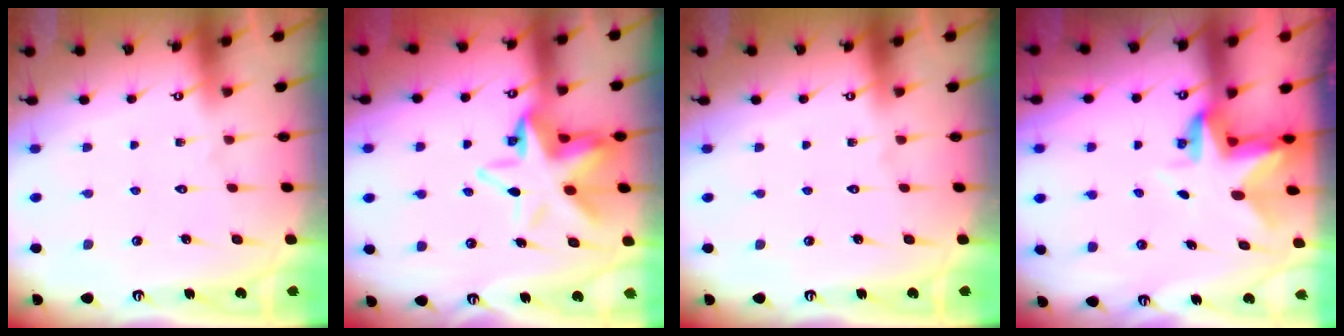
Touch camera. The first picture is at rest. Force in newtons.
{"total": 11.9, "press": 11.7, "slide": 1.9}
{"total": 0.0}
{"total": 3.4, "press": 3.4, "slide": 0.3}